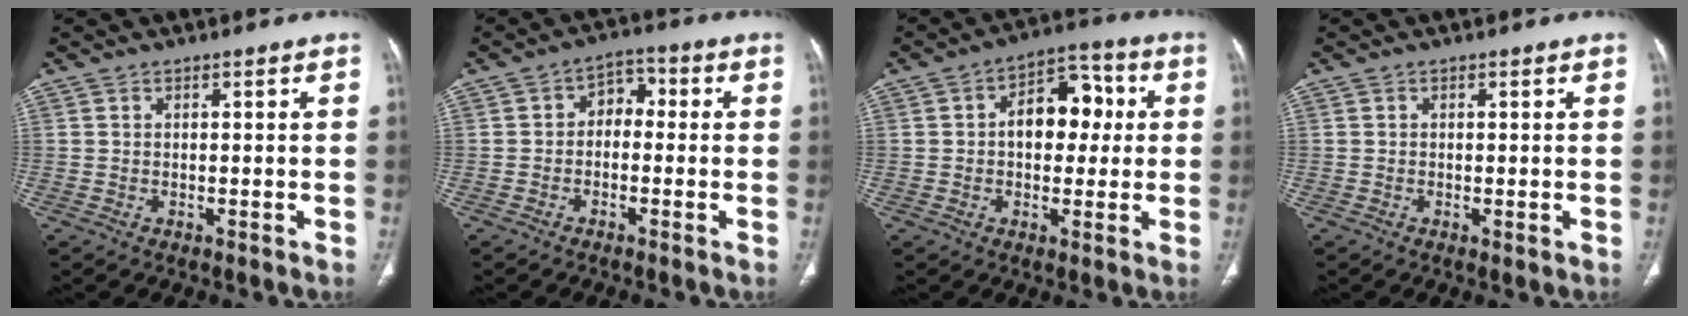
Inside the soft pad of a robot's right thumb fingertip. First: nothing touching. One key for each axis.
{"total": 5.0, "fx": -0.5, "fy": 3.7, "fz": 3.3, "tx": -0.027, "ty": 0.026, "tz": -0.022}
{"total": 11.0, "fx": 1.2, "fy": 7.2, "fz": 8.2, "tx": -0.083, "ty": 0.027, "tz": 0.012}
{"total": 0.6, "fx": -0.1, "fy": 0.1, "fz": 0.6, "tx": -0.013, "ty": -0.004, "tz": -0.002}